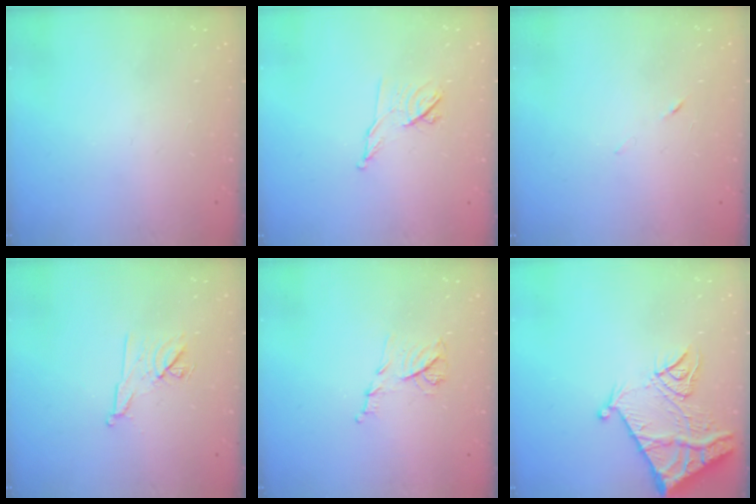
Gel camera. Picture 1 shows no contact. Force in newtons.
{"total": 8.1, "press": 8.0, "slide": 1.3}
{"total": 4.5, "press": 4.5, "slide": 0.6}
{"total": 8.9, "press": 8.9, "slide": 1.1}
{"total": 8.8, "press": 8.7, "slide": 1.0}
{"total": 12.8, "press": 12.7, "slide": 1.2}